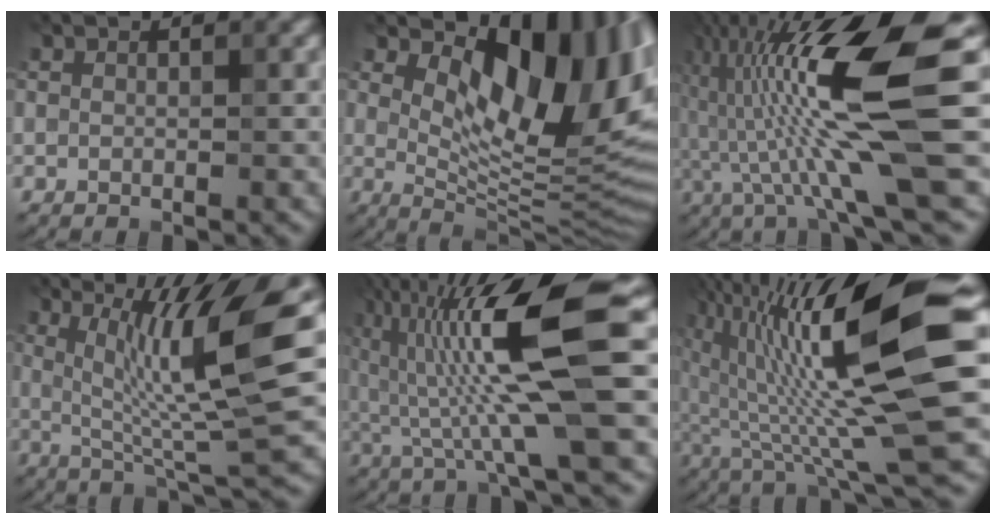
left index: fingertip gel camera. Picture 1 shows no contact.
{"total": 14.1, "force": [4.9, 7.2, 11.2], "torque": [-0.132, -0.002, 0.088]}
{"total": 12.9, "force": [-0.6, 1.5, 12.8], "torque": [-0.241, 0.030, -0.010]}
{"total": 9.9, "force": [2.1, 1.2, 9.6], "torque": [-0.152, -0.003, 0.042]}
{"total": 12.4, "force": [1.5, 1.8, 12.2], "torque": [-0.219, 0.011, 0.030]}
{"total": 16.9, "force": [2.8, 2.6, 16.4], "torque": [-0.272, 0.016, 0.052]}